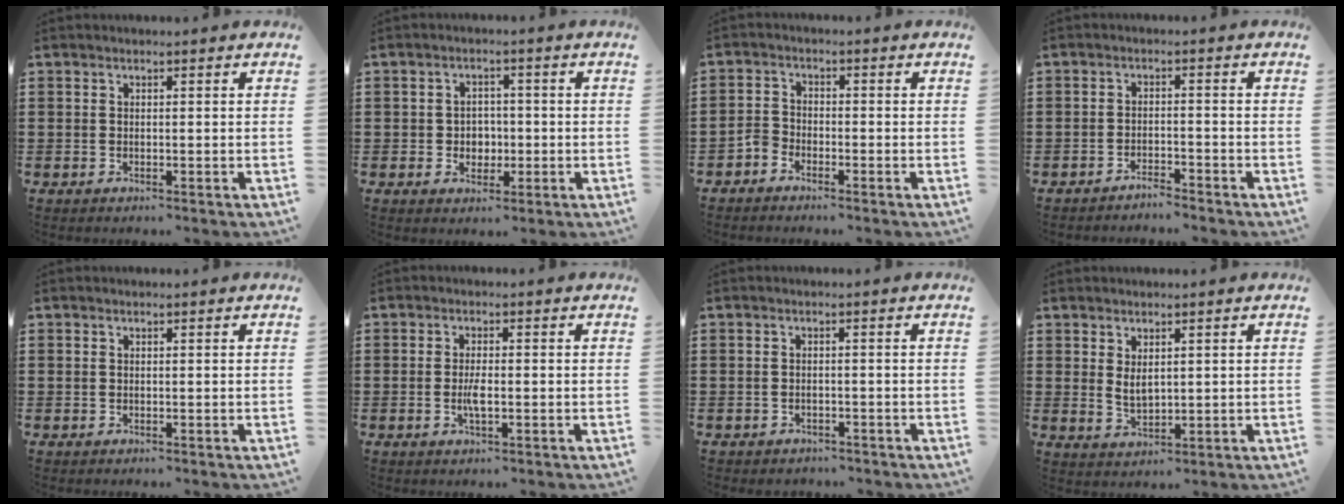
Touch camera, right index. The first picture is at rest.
{"total": 3.0, "force": [-0.4, 2.8, 0.9], "torque": [-0.020, 0.005, -0.014]}
{"total": 2.4, "force": [-2.0, 1.2, 0.7], "torque": [-0.031, 0.001, -0.045]}
{"total": 2.1, "force": [-2.1, -0.1, 0.2], "torque": [-0.009, 0.000, -0.045]}
{"total": 0.0}
{"total": 2.9, "force": [-0.6, 0.8, 2.7], "torque": [-0.054, -0.001, -0.012]}
{"total": 1.1, "force": [-1.0, 0.5, -0.1], "torque": [-0.002, 0.002, -0.024]}
{"total": 2.5, "force": [1.1, 1.3, 1.9], "torque": [-0.030, 0.000, 0.019]}